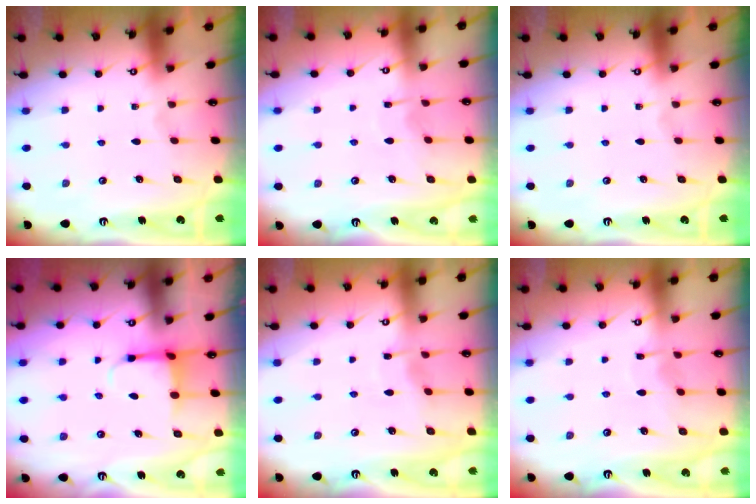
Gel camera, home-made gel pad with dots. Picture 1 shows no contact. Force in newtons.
{"total": 5.1, "press": 5.0, "slide": 0.6}
{"total": 0.0}
{"total": 4.0, "press": 3.8, "slide": 1.2}
{"total": 2.9, "press": 2.9, "slide": 0.4}
{"total": 5.0, "press": 5.0, "slide": 0.4}